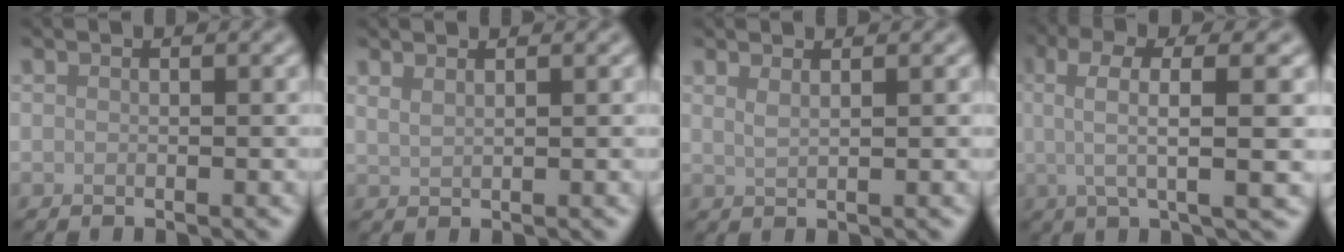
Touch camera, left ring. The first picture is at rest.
{"total": 1.3, "force": [1.0, 0.4, 0.6], "torque": [-0.009, -0.001, 0.019]}
{"total": 1.4, "force": [0.9, 0.5, 0.9], "torque": [-0.010, -0.001, 0.013]}
{"total": 6.3, "force": [1.2, 1.6, 5.9], "torque": [-0.096, 0.013, 0.014]}